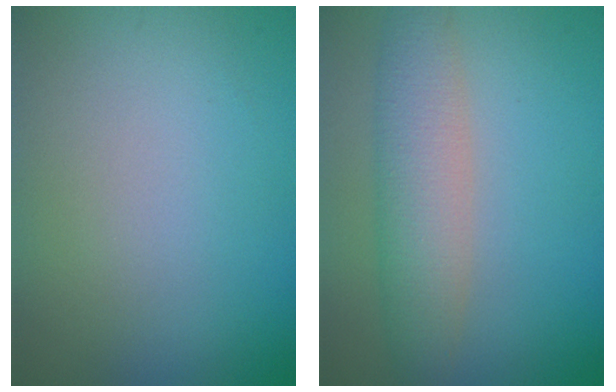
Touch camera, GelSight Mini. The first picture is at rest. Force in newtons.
{"total": 4.6, "press": 4.6, "slide": 0.1}